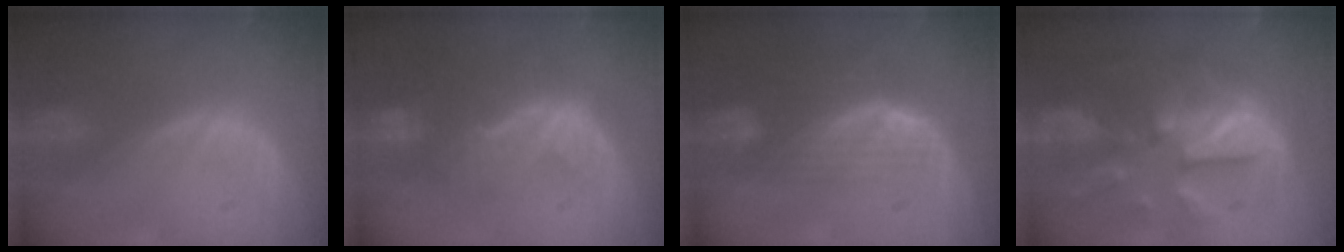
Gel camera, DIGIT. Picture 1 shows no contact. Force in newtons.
{"total": 9.0, "press": 8.3, "slide": 3.4}
{"total": 7.3, "press": 6.5, "slide": 3.3}
{"total": 12.4, "press": 12.3, "slide": 1.1}